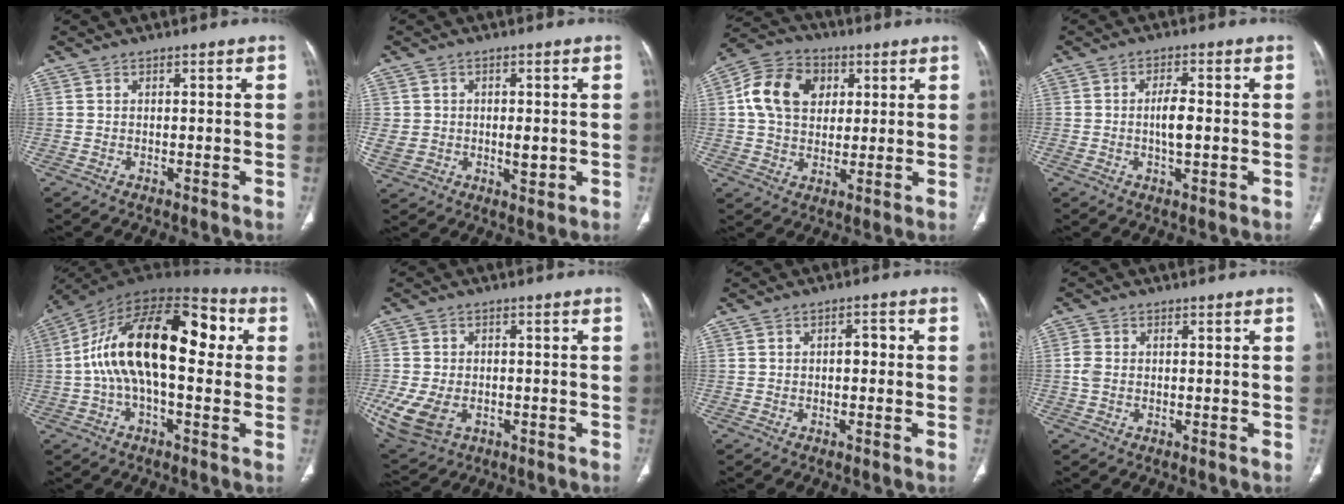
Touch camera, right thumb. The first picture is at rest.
{"total": 7.4, "force": [-0.2, 5.6, 4.8], "torque": [-0.066, -0.001, 0.005]}
{"total": 13.2, "force": [3.1, 10.1, 7.9], "torque": [-0.125, 0.007, 0.046]}
{"total": 4.9, "force": [-0.3, 2.0, 4.4], "torque": [-0.078, 0.003, -0.005]}
{"total": 21.8, "force": [2.2, 10.4, 19.1], "torque": [-0.311, 0.052, 0.022]}
{"total": 10.5, "force": [-3.0, 7.3, 7.0], "torque": [-0.158, -0.001, -0.042]}
{"total": 2.3, "force": [-0.1, 1.4, 1.9], "torque": [-0.020, 0.011, -0.006]}
{"total": 2.3, "force": [0.0, 1.7, 1.5], "torque": [-0.044, 0.009, -0.002]}